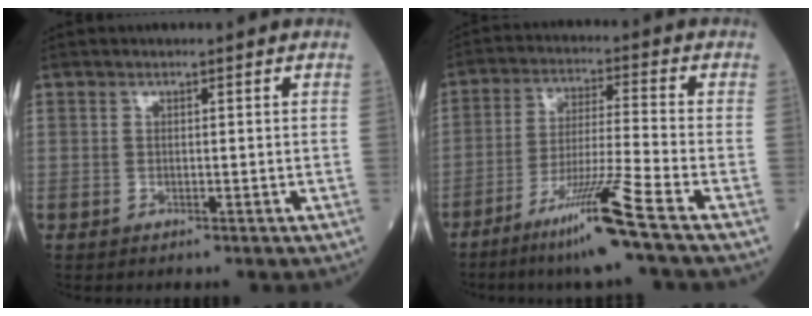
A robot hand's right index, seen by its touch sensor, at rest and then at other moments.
{"total": 11.6, "force": [-7.4, -2.3, 8.5], "torque": [-0.157, -0.036, -0.139]}